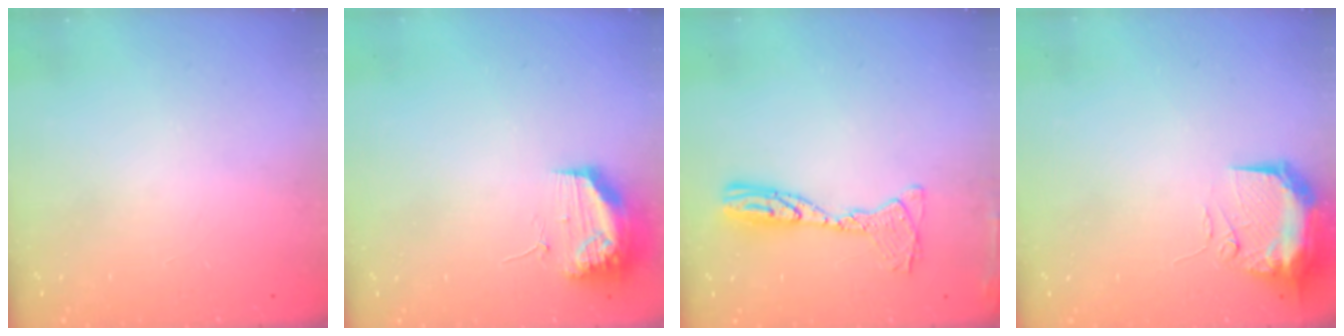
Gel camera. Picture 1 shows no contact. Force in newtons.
{"total": 19.1, "press": 13.1, "slide": 13.9}
{"total": 11.6, "press": 11.5, "slide": 1.2}
{"total": 10.2, "press": 10.1, "slide": 1.7}